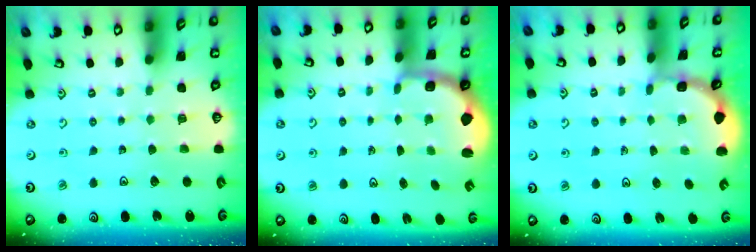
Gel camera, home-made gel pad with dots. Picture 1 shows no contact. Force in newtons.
{"total": 2.4, "press": 1.2, "slide": 2.1}
{"total": 1.5, "press": 1.5, "slide": 0.2}